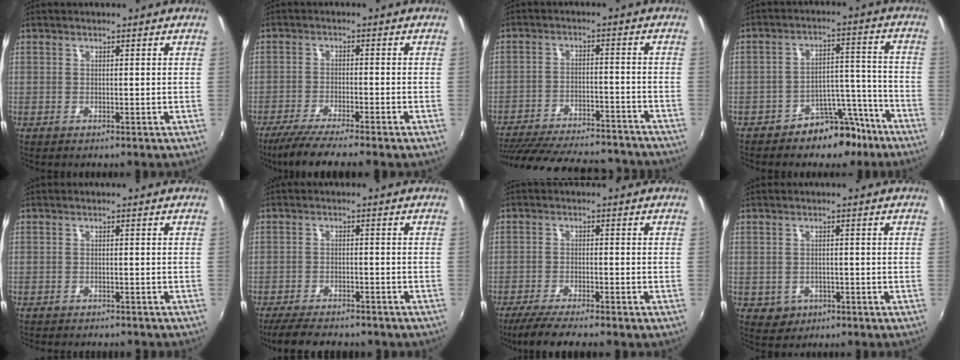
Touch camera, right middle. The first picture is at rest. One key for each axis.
{"total": 8.2, "fx": -6.9, "fy": -0.4, "fz": 4.3, "tx": -0.098, "ty": -0.021, "tz": -0.118}
{"total": 27.1, "fx": -23.8, "fy": 7.3, "fz": 10.7, "tx": -0.211, "ty": -0.005, "tz": -0.316}
{"total": 9.4, "fx": -7.3, "fy": 5.2, "fz": 2.9, "tx": -0.031, "ty": 0.042, "tz": -0.096}
{"total": 5.0, "fx": -4.6, "fy": 1.2, "fz": 1.6, "tx": -0.042, "ty": -0.013, "tz": -0.066}
{"total": 11.9, "fx": -9.9, "fy": 3.7, "fz": 5.6, "tx": -0.122, "ty": -0.025, "tz": -0.148}
{"total": 7.5, "fx": -6.4, "fy": 0.3, "fz": 3.9, "tx": -0.093, "ty": -0.019, "tz": -0.108}
{"total": 3.7, "fx": -1.2, "fy": 3.3, "fz": 1.0, "tx": -0.029, "ty": -0.001, "tz": -0.011}